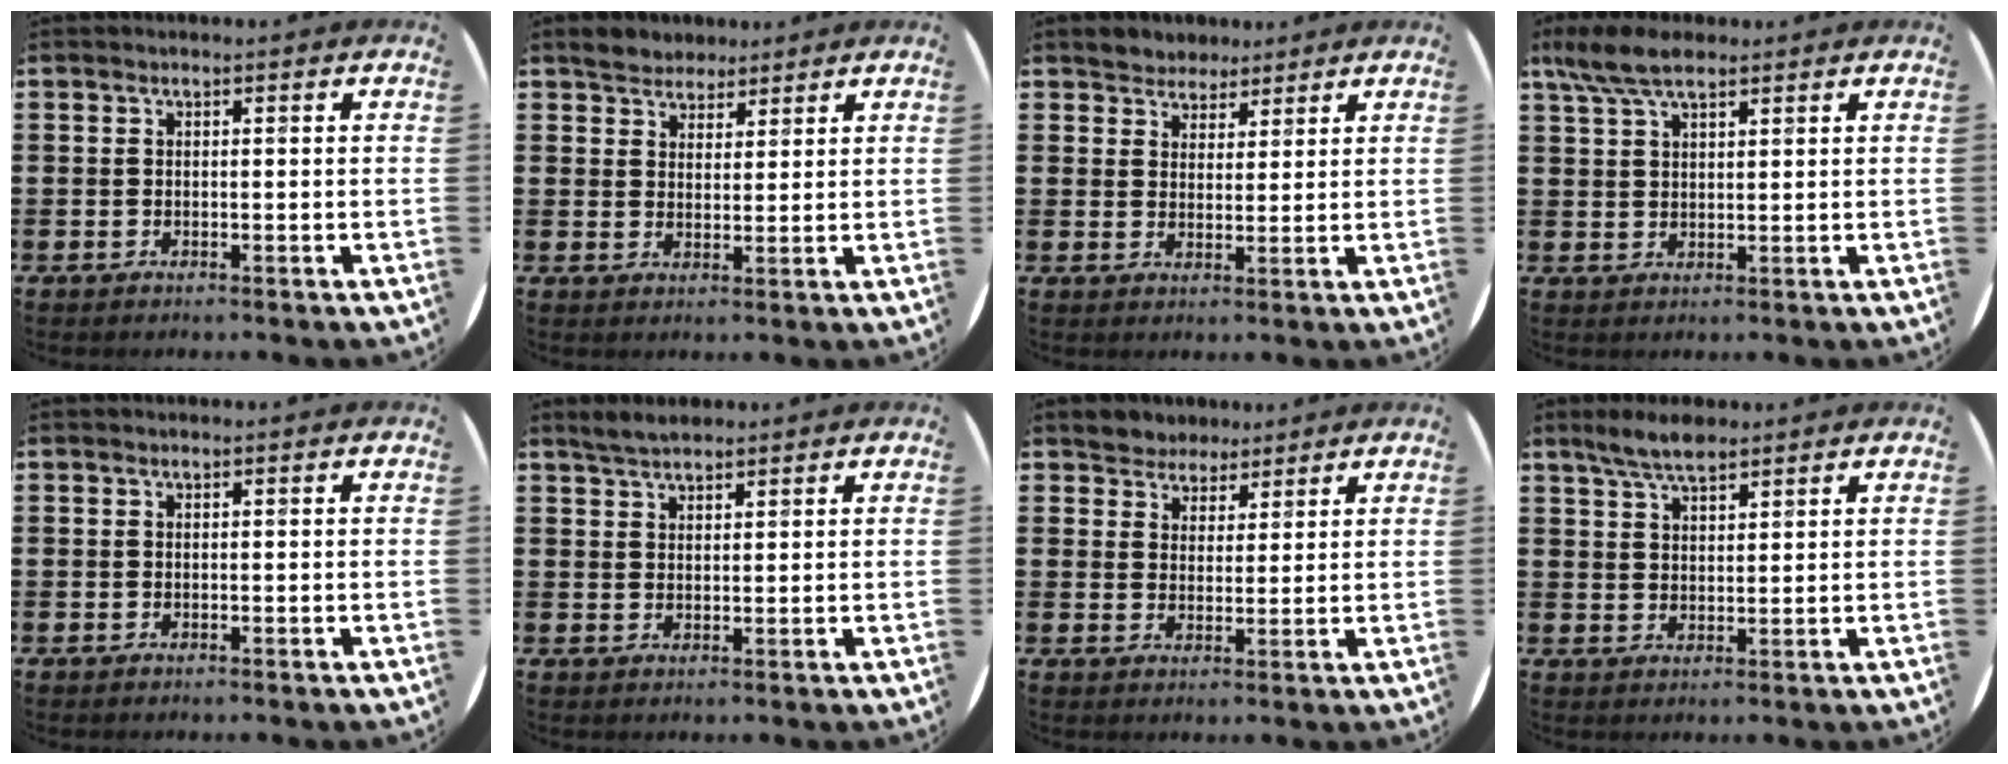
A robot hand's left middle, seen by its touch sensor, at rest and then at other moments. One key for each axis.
{"total": 3.5, "fx": 3.1, "fy": 1.5, "fz": -0.1, "tx": -0.008, "ty": 0.003, "tz": 0.060}
{"total": 3.4, "fx": 3.0, "fy": 1.5, "fz": -0.5, "tx": -0.003, "ty": -0.002, "tz": 0.058}
{"total": 5.7, "fx": 4.3, "fy": 1.9, "fz": 3.2, "tx": -0.073, "ty": -0.001, "tz": 0.079}
{"total": 0.0}
{"total": 2.7, "fx": 2.5, "fy": 0.7, "fz": 0.8, "tx": -0.019, "ty": 0.004, "tz": 0.047}
{"total": 4.0, "fx": 3.6, "fy": 1.7, "fz": -0.6, "tx": -0.005, "ty": -0.005, "tz": 0.069}
{"total": 4.8, "fx": 4.0, "fy": 1.4, "fz": 2.3, "tx": -0.045, "ty": -0.008, "tz": 0.071}